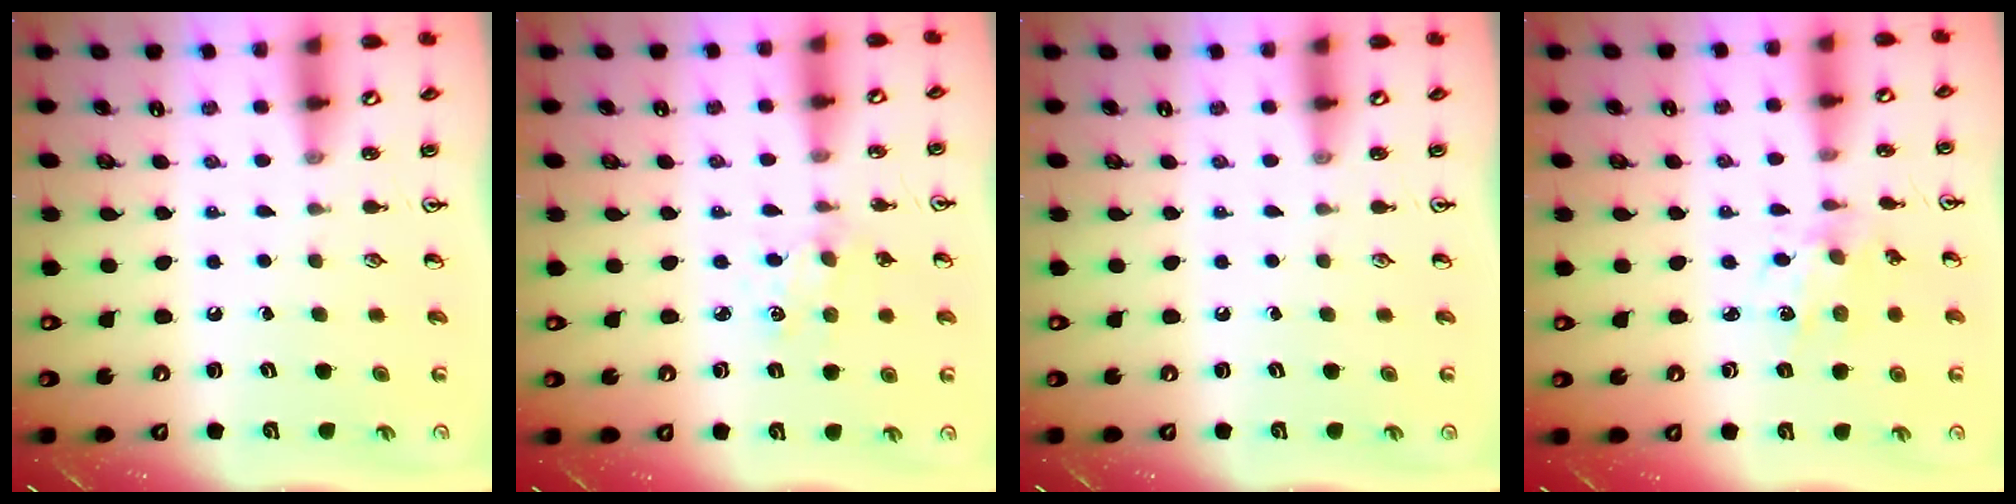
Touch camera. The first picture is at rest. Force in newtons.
{"total": 2.2, "press": 2.2, "slide": 0.2}
{"total": 0.0}
{"total": 3.4, "press": 3.3, "slide": 0.9}